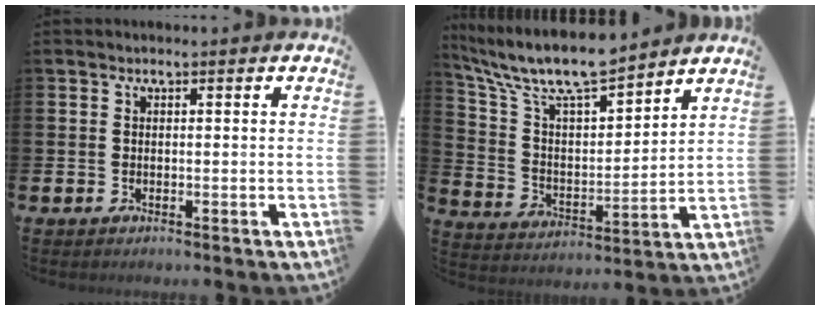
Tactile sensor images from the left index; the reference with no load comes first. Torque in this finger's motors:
{"motor_torque": [0.28, -0.43, 0.95, 0.21]}